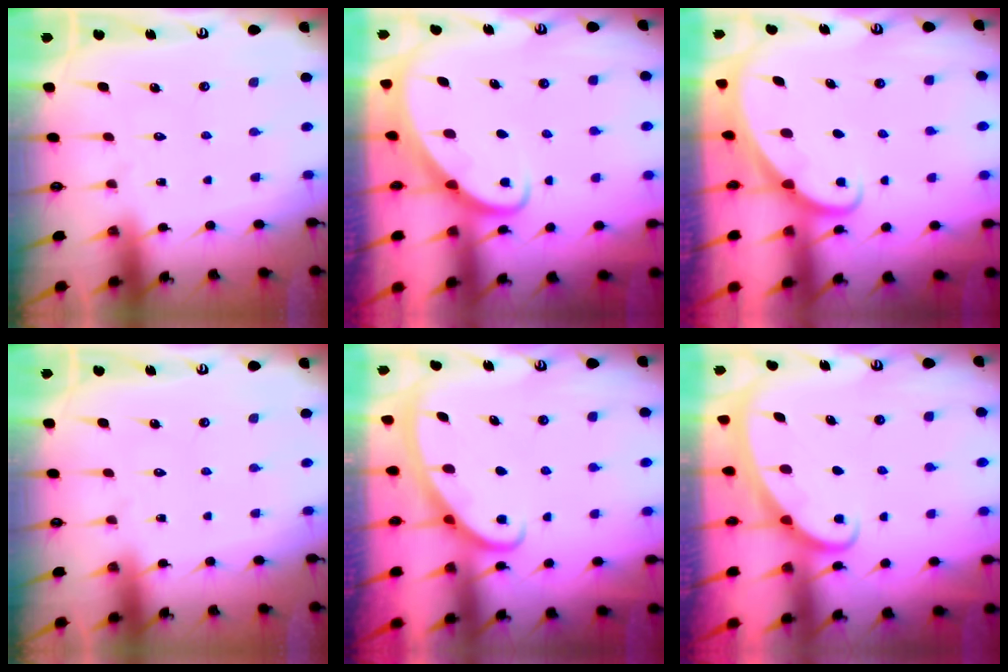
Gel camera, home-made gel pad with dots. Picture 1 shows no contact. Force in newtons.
{"total": 2.5, "press": 2.5, "slide": 0.2}
{"total": 1.5, "press": 1.5, "slide": 0.0}
{"total": 0.0}
{"total": 3.0, "press": 2.9, "slide": 0.4}
{"total": 2.3, "press": 2.3, "slide": 0.3}